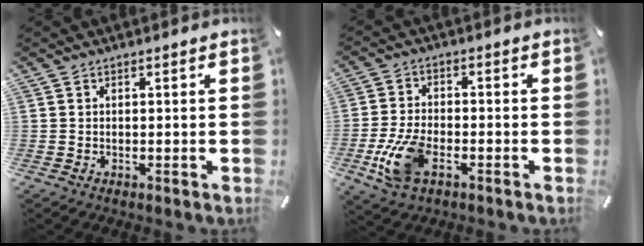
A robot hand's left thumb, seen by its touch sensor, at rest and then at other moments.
{"total": 10.7, "force": [-3.9, 6.0, 8.0], "torque": [-0.181, 0.000, -0.070]}